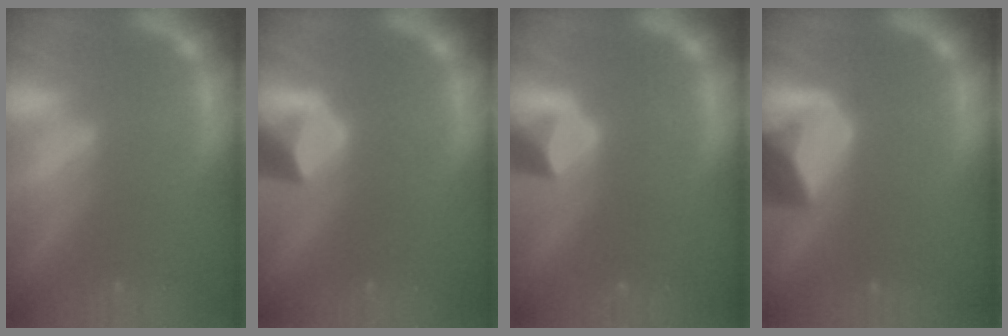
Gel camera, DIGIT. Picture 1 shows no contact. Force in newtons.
{"total": 3.0}
{"total": 2.4}
{"total": 6.4}